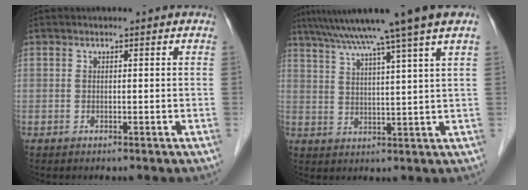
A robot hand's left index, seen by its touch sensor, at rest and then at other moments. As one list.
[{"total": 14.5, "force": [10.8, -2.3, 9.4], "torque": [-0.154, 0.016, 0.150]}]